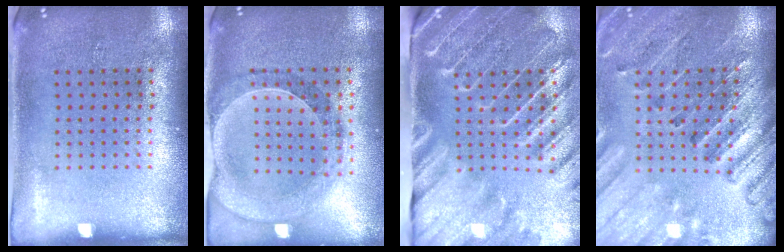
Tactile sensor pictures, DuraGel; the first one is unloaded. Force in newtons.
{"total": 0.6, "press": 0.6, "slide": 0.2}
{"total": 4.1, "press": 3.3, "slide": 2.4}
{"total": 2.6, "press": 2.6, "slide": 0.4}